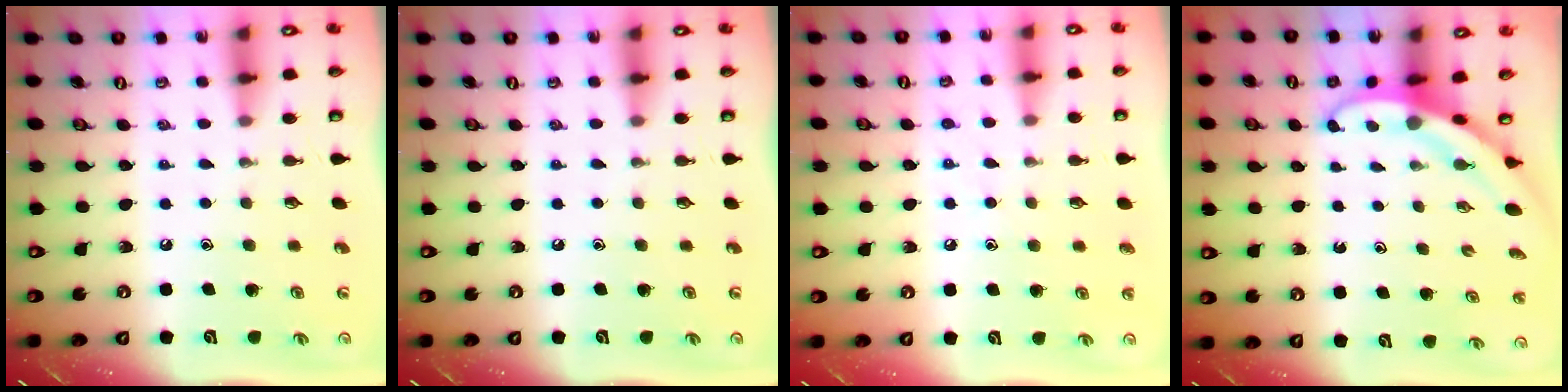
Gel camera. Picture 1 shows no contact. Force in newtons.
{"total": 0.0}
{"total": 5.5, "press": 5.4, "slide": 0.7}
{"total": 3.8, "press": 3.8, "slide": 0.1}